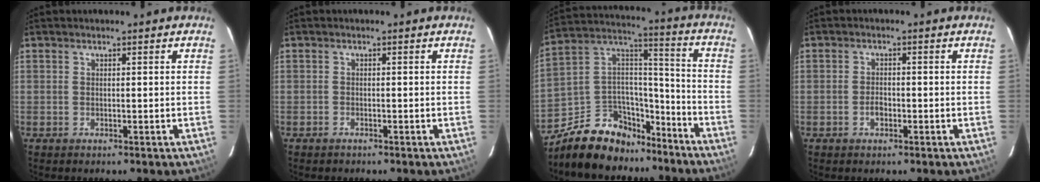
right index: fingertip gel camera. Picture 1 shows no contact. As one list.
[{"total": 0.9, "force": [-0.8, 0.5, 0.0], "torque": [-0.003, 0.003, -0.013]}, {"total": 17.3, "force": [-12.6, 9.9, 6.3], "torque": [-0.145, 0.069, -0.193]}, {"total": 2.1, "force": [-0.9, 1.3, 1.4], "torque": [-0.027, 0.005, -0.017]}]